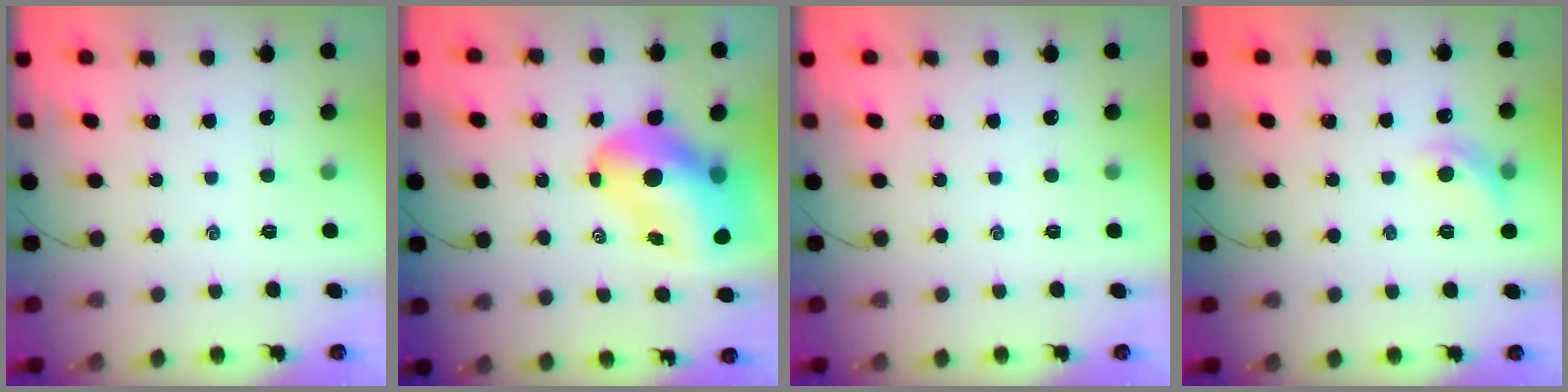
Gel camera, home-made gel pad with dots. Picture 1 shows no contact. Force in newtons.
{"total": 15.9, "press": 15.1, "slide": 4.7}
{"total": 0.0}
{"total": 7.6, "press": 7.5, "slide": 1.1}